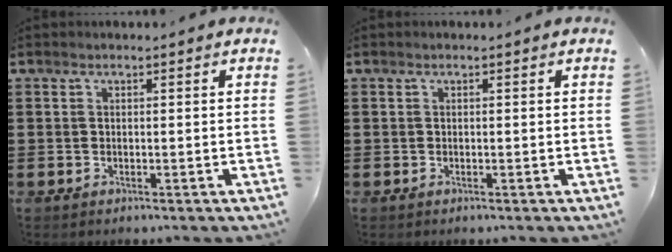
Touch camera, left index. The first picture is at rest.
{"total": 0.0}